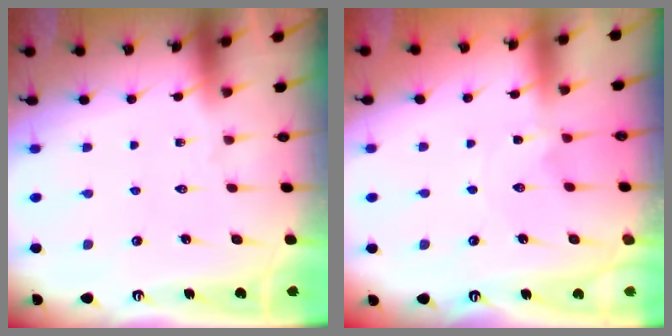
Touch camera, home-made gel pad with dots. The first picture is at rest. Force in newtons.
{"total": 0.7, "press": 0.7, "slide": 0.1}